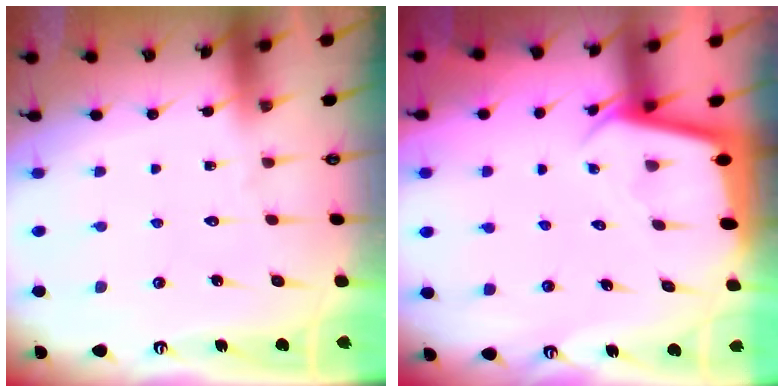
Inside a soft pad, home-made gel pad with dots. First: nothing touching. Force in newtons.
{"total": 2.5, "press": 2.5, "slide": 0.1}